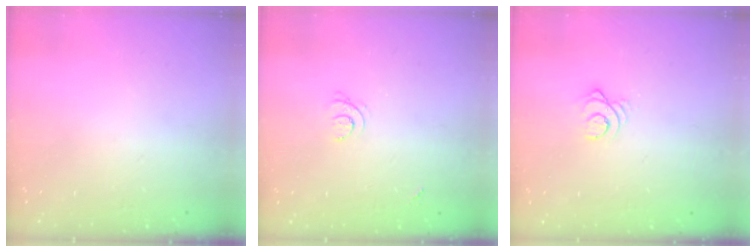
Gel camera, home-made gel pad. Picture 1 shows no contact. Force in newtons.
{"total": 3.4, "press": 3.3, "slide": 0.9}
{"total": 3.3, "press": 3.3, "slide": 0.2}